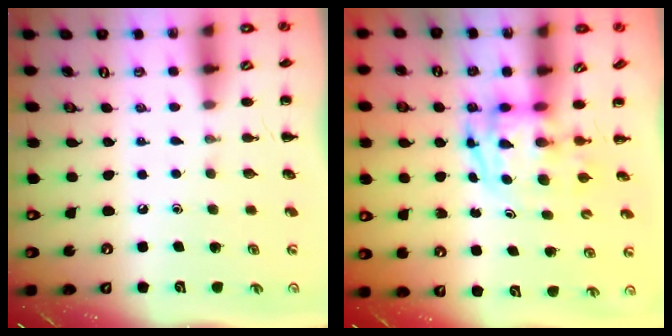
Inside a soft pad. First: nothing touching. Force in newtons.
{"total": 3.8, "press": 3.7, "slide": 0.7}